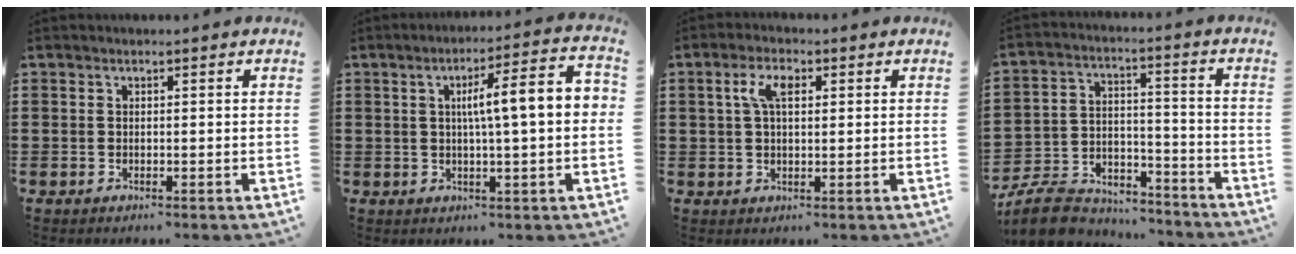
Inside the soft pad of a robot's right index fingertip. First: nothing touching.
{"total": 8.1, "force": [0.8, 0.7, 8.0], "torque": [-0.141, -0.001, 0.002]}
{"total": 4.4, "force": [1.2, 1.8, 3.8], "torque": [-0.081, 0.012, 0.017]}
{"total": 9.1, "force": [-8.4, 2.8, 2.1], "torque": [-0.047, 0.024, -0.164]}